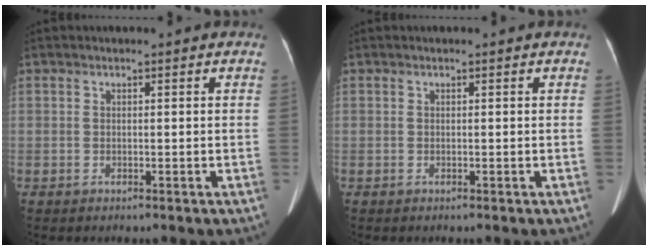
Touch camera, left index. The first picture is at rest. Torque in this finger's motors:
{"motor_torque": [-0.01, -0.10, 0.01, 0.00]}